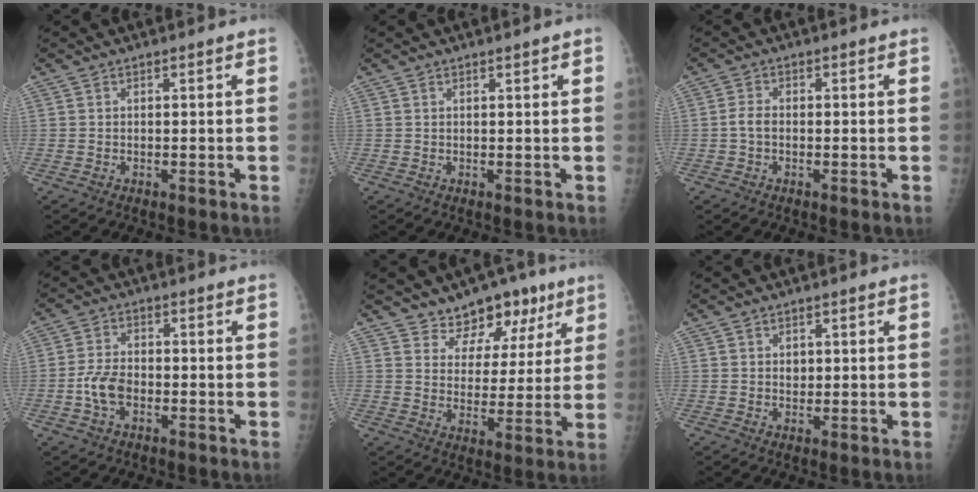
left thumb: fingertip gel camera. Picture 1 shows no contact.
{"total": 0.8, "force": [0.5, 0.1, 0.7], "torque": [-0.007, 0.000, 0.007]}
{"total": 2.4, "force": [-0.5, 1.6, 1.7], "torque": [-0.030, 0.006, -0.013]}
{"total": 5.7, "force": [-1.9, 3.5, 4.1], "torque": [-0.081, 0.014, -0.040]}
{"total": 10.9, "force": [7.8, 6.7, 3.6], "torque": [-0.006, -0.038, 0.116]}
{"total": 1.6, "force": [0.4, 1.4, 0.8], "torque": [-0.003, -0.001, 0.008]}